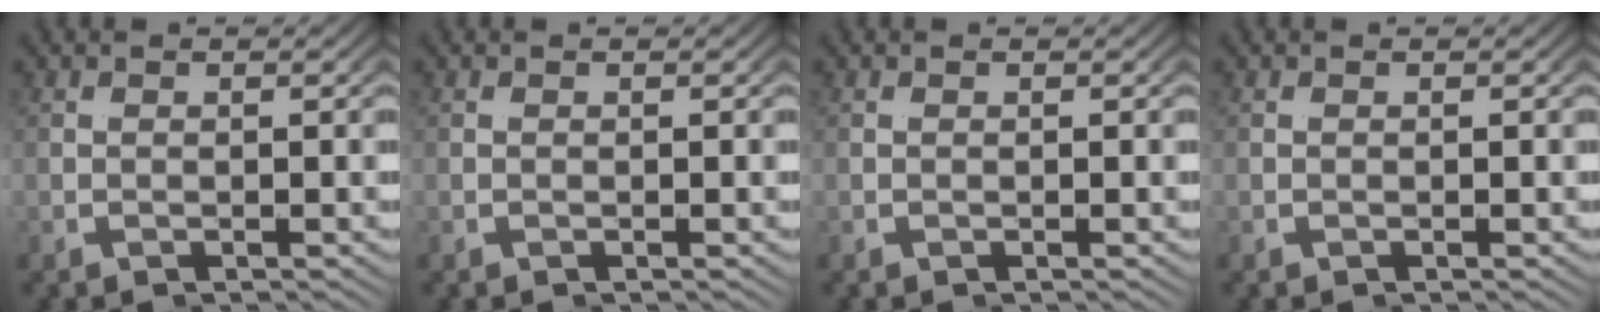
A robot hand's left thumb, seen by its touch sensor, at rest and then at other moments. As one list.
[{"total": 0.0}, {"total": 0.0}, {"total": 0.0}]